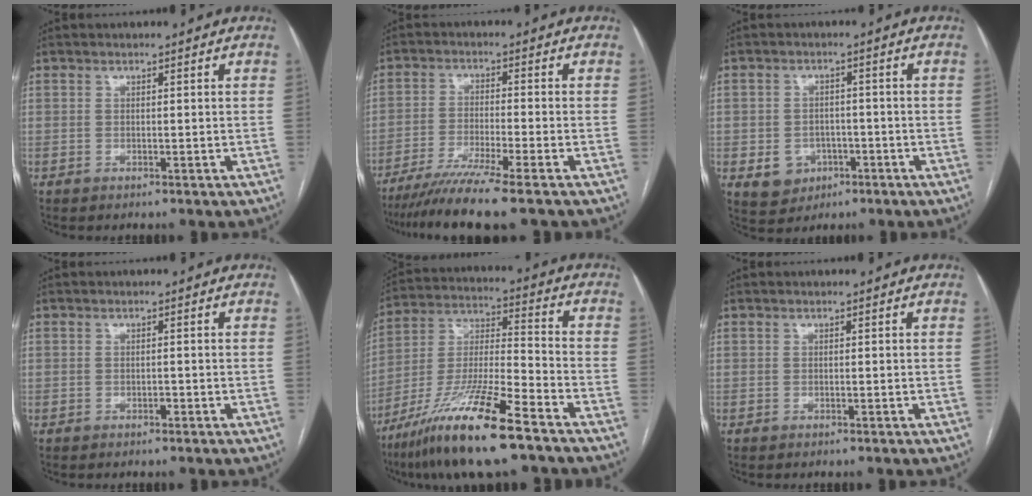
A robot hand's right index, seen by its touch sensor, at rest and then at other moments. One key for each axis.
{"total": 9.4, "fx": -7.3, "fy": -1.5, "fz": 5.7, "tx": -0.090, "ty": -0.030, "tz": -0.123}
{"total": 5.6, "fx": -1.9, "fy": 5.0, "fz": 1.9, "tx": -0.027, "ty": 0.005, "tz": -0.017}
{"total": 0.6, "fx": -0.4, "fy": 0.3, "fz": 0.4, "tx": -0.007, "ty": 0.002, "tz": -0.005}
{"total": 18.1, "fx": -11.9, "fy": 1.4, "fz": 13.5, "tx": -0.281, "ty": -0.036, "tz": -0.219}
{"total": 0.0}